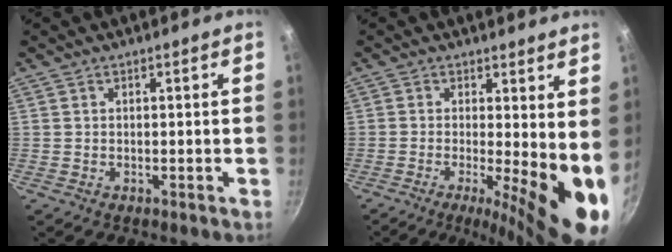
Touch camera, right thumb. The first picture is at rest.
{"total": 11.7, "force": [-0.8, 3.1, 11.2], "torque": [-0.143, -0.017, -0.012]}